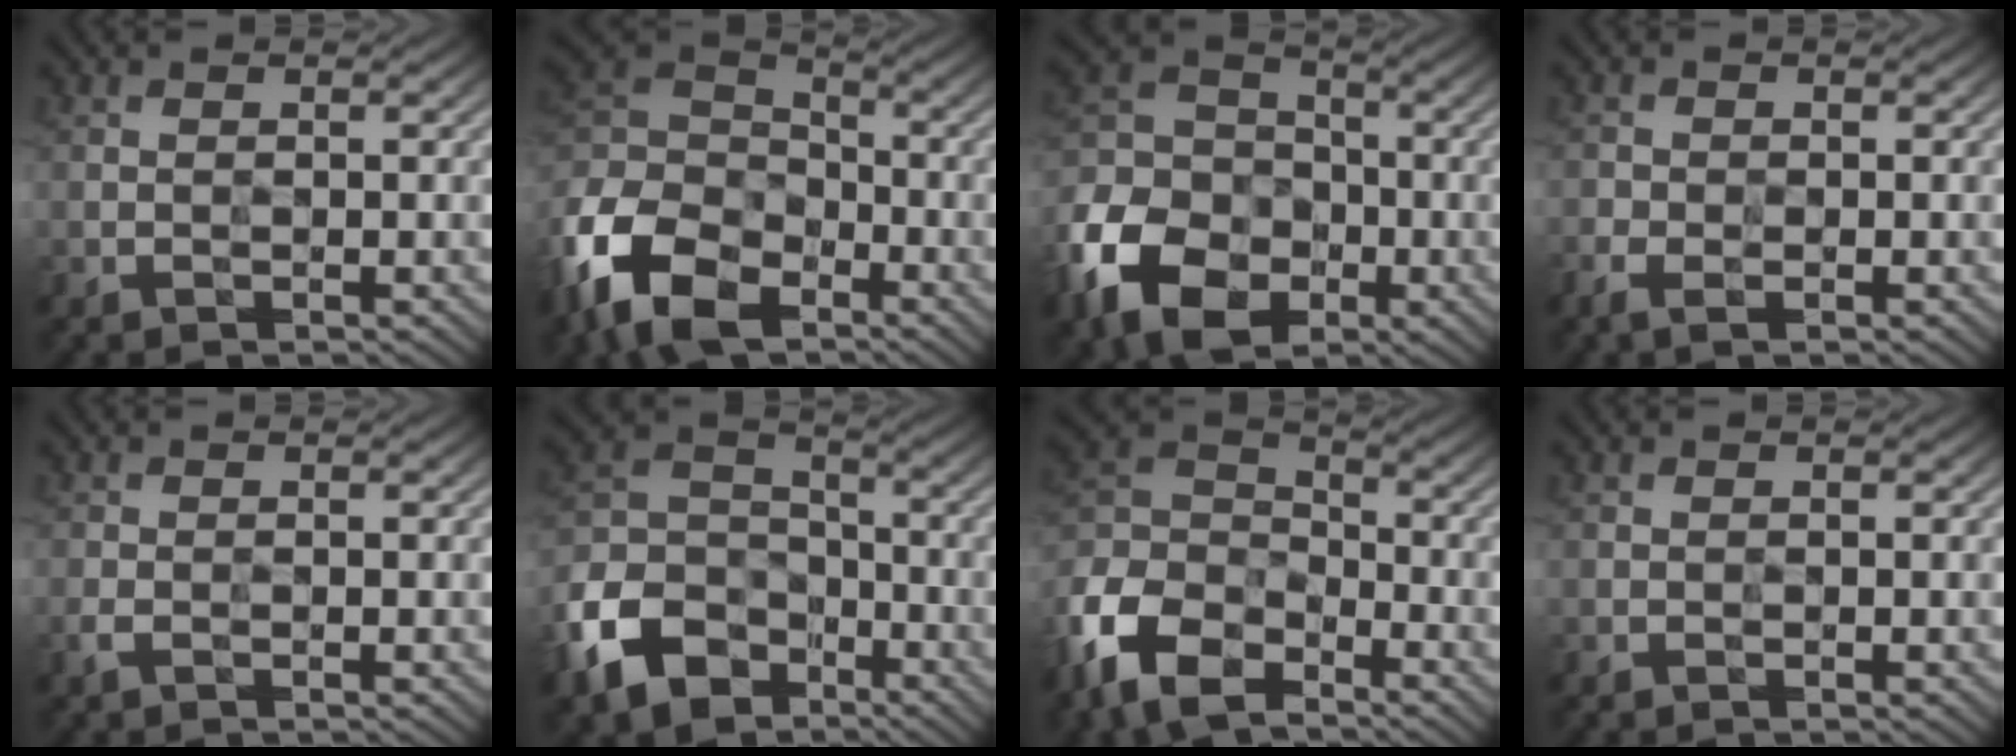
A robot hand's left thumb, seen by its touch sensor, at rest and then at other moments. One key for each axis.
{"total": 14.4, "fx": -7.5, "fy": 9.3, "fz": 8.1, "tx": -0.221, "ty": -0.026, "tz": -0.154}
{"total": 14.1, "fx": -6.5, "fy": 10.1, "fz": 7.4, "tx": -0.200, "ty": -0.040, "tz": -0.140}
{"total": 2.5, "fx": -1.6, "fy": 1.3, "fz": 1.5, "tx": -0.029, "ty": -0.006, "tz": -0.034}
{"total": 0.9, "fx": -0.5, "fy": 0.4, "fz": 0.6, "tx": -0.017, "ty": -0.001, "tz": -0.013}
{"total": 12.9, "fx": -7.2, "fy": 8.8, "fz": 6.2, "tx": -0.173, "ty": -0.024, "tz": -0.153}
{"total": 12.5, "fx": -8.0, "fy": 6.8, "fz": 6.9, "tx": -0.177, "ty": -0.024, "tz": -0.166}
{"total": 0.0}